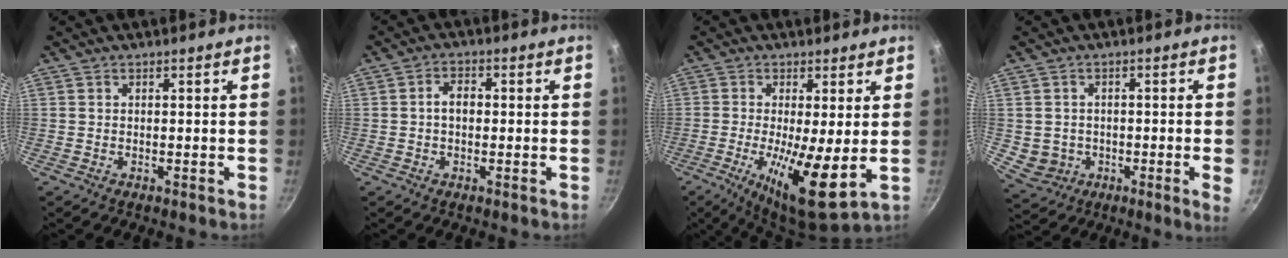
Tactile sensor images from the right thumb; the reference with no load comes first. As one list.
[{"total": 3.2, "force": [-0.1, 2.2, 2.3], "torque": [-0.030, 0.013, -0.006]}, {"total": 12.5, "force": [-1.3, 3.1, 12.0], "torque": [-0.201, -0.024, -0.018]}, {"total": 6.6, "force": [-0.9, 4.0, 5.2], "torque": [-0.068, -0.002, -0.003]}]